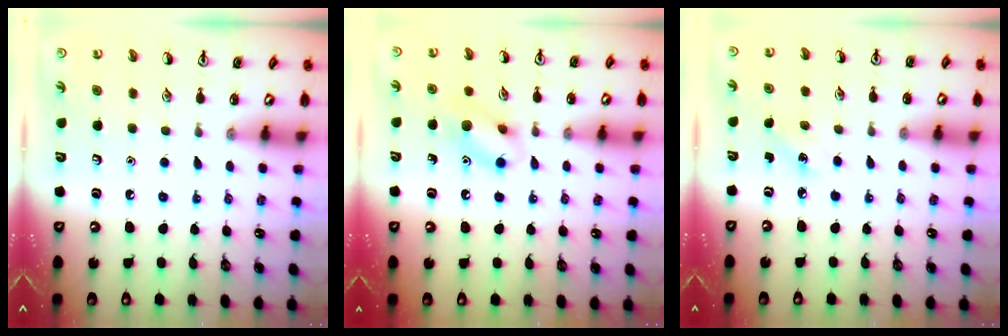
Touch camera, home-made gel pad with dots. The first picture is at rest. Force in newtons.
{"total": 10.0, "press": 9.9, "slide": 0.7}
{"total": 2.4, "press": 2.3, "slide": 0.9}